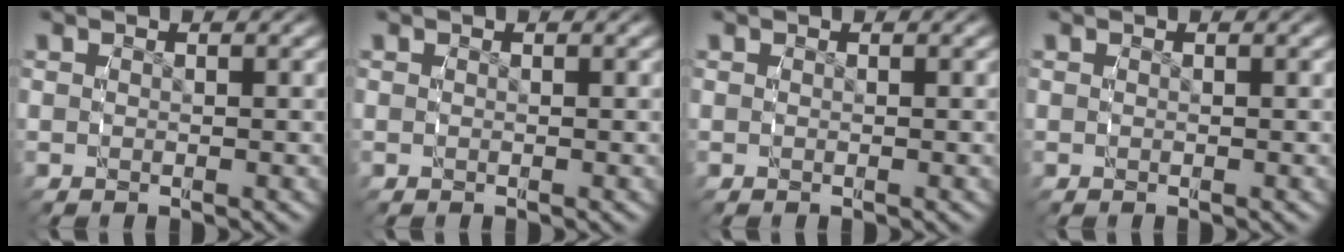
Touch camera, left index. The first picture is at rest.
{"total": 0.0}
{"total": 0.0}
{"total": 0.0}